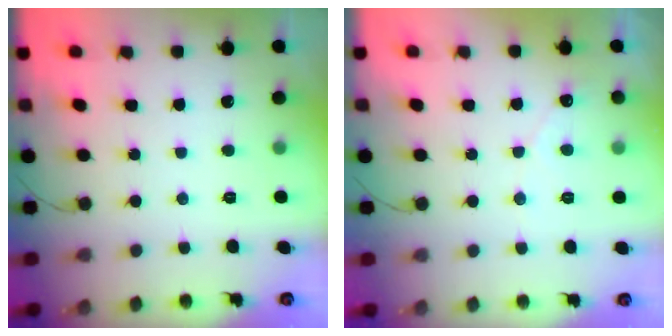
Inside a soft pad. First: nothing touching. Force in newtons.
{"total": 2.4, "press": 2.4, "slide": 0.1}